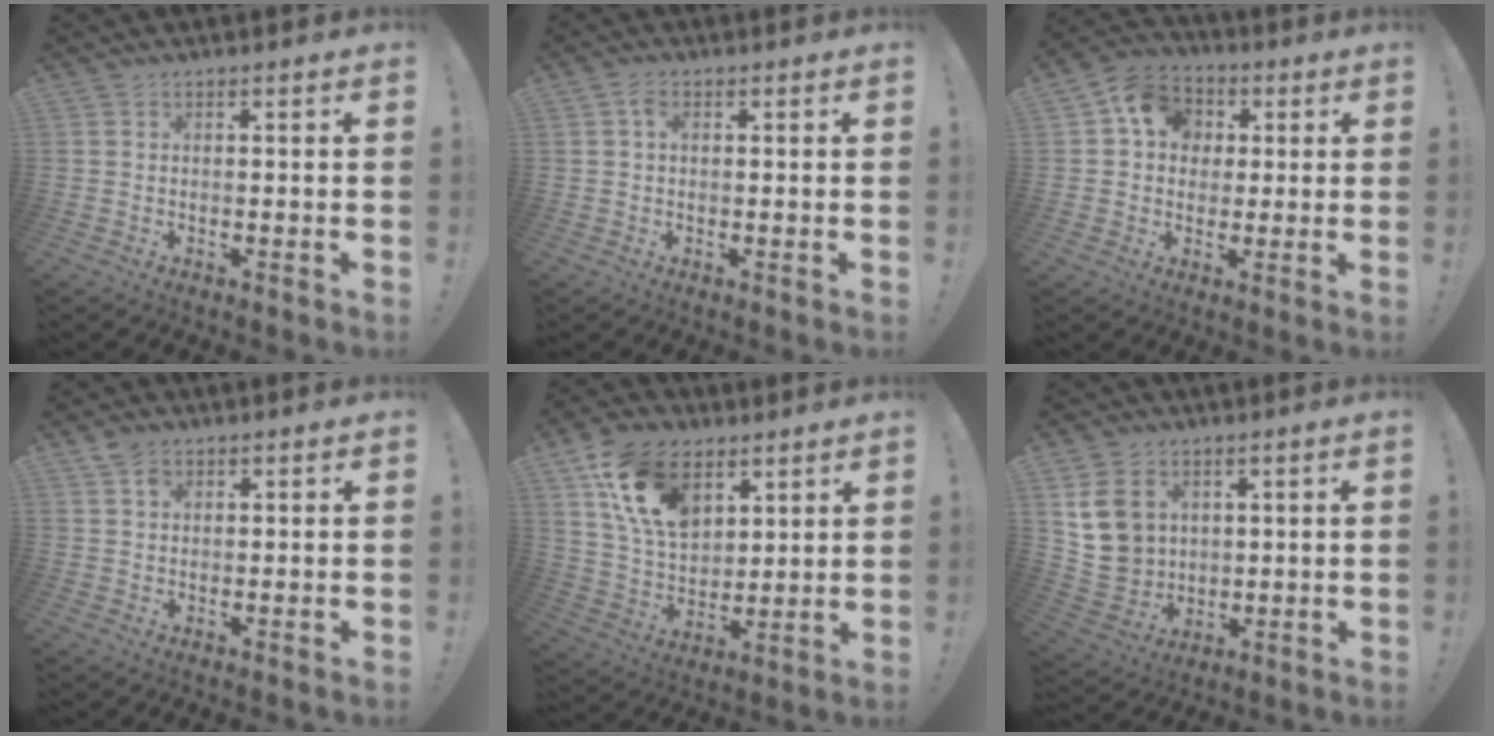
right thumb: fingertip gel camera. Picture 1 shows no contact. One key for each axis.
{"total": 2.6, "fx": 0.9, "fy": 1.6, "fz": 1.8, "tx": -0.039, "ty": 0.006, "tz": 0.015}
{"total": 11.2, "fx": 2.7, "fy": 9.6, "fz": 5.2, "tx": -0.080, "ty": 0.008, "tz": 0.056}
{"total": 2.7, "fx": 1.6, "fy": 1.9, "fz": 1.1, "tx": -0.011, "ty": -0.004, "tz": 0.028}
{"total": 18.4, "fx": 8.9, "fy": 12.0, "fz": 10.7, "tx": -0.193, "ty": -0.031, "tz": 0.171}
{"total": 11.3, "fx": 5.1, "fy": 9.1, "fz": 4.3, "tx": -0.075, "ty": -0.014, "tz": 0.107}